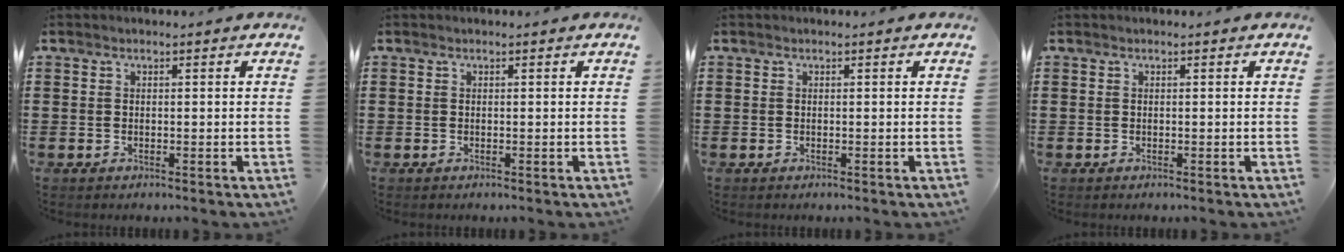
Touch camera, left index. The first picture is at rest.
{"total": 0.0}
{"total": 0.0}
{"total": 0.0}